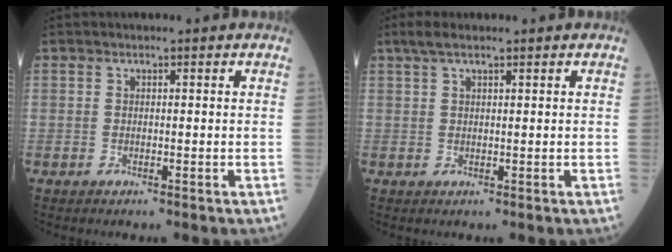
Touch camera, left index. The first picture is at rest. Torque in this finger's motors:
{"motor_torque": [0.13, 0.00, -0.01, -0.02]}